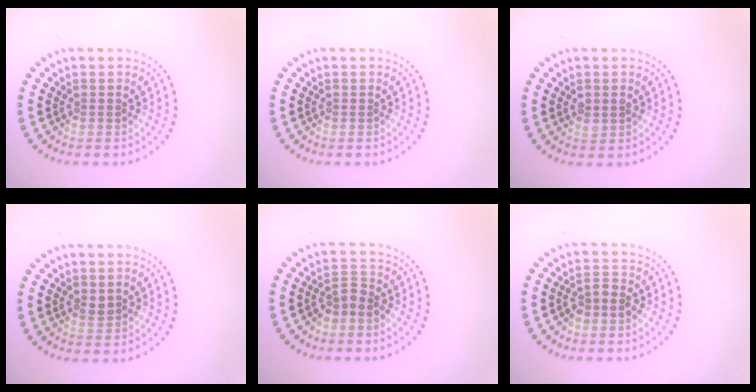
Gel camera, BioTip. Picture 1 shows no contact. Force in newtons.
{"total": 0.0}
{"total": 1.0, "press": 1.0, "slide": 0.1}
{"total": 0.7, "press": 0.7, "slide": 0.1}
{"total": 1.8, "press": 1.4, "slide": 1.2}
{"total": 1.5, "press": 1.3, "slide": 0.8}